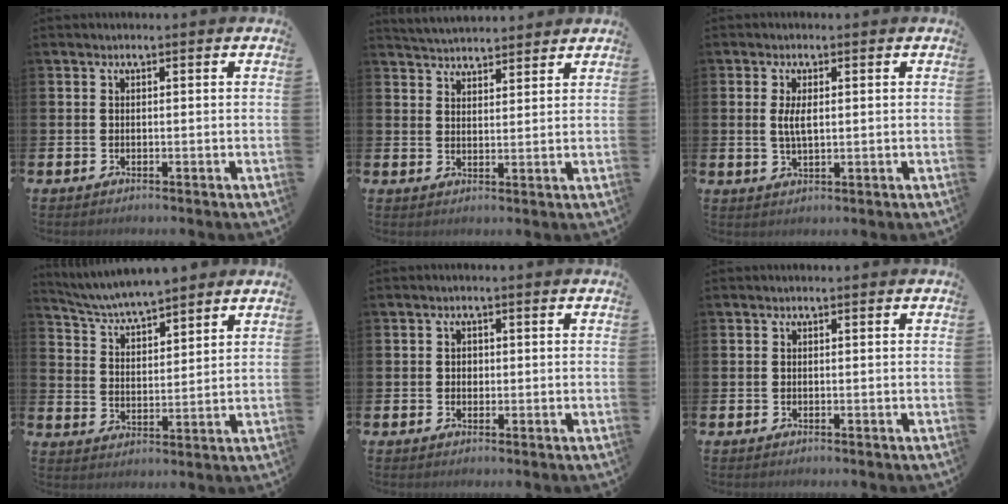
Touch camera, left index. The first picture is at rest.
{"total": 4.2, "force": [4.2, 0.5, 0.1], "torque": [-0.010, -0.021, 0.077]}
{"total": 3.0, "force": [0.7, 1.1, 2.7], "torque": [-0.051, 0.003, 0.009]}
{"total": 5.7, "force": [5.5, 0.4, 1.0], "torque": [-0.045, -0.032, 0.098]}
{"total": 1.2, "force": [0.2, 1.0, 0.5], "torque": [0.001, 0.003, -0.001]}
{"total": 0.0}